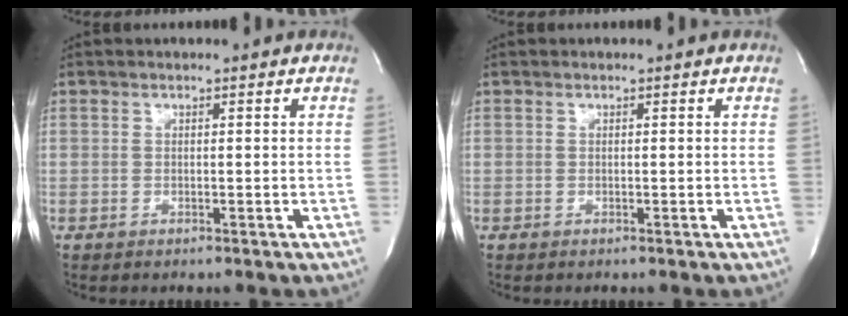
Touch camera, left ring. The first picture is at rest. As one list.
[{"total": 0.0}]